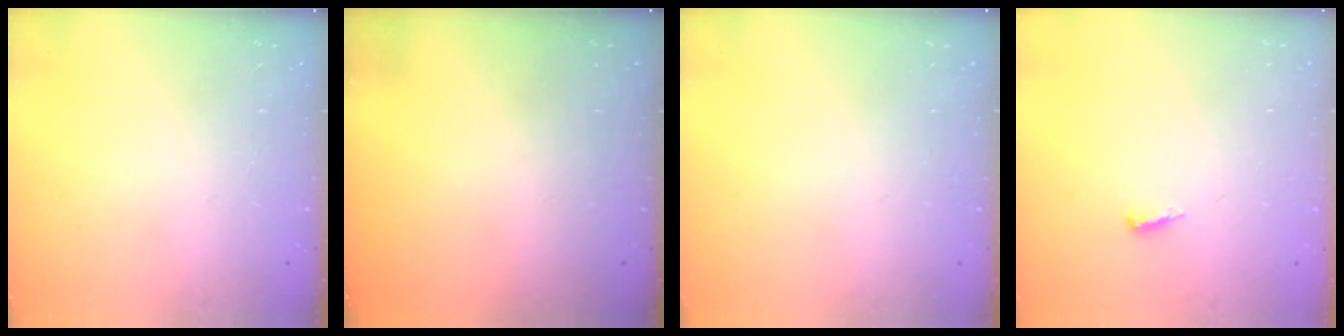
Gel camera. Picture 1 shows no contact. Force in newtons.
{"total": 0.0}
{"total": 0.0}
{"total": 2.5, "press": 2.5, "slide": 0.2}